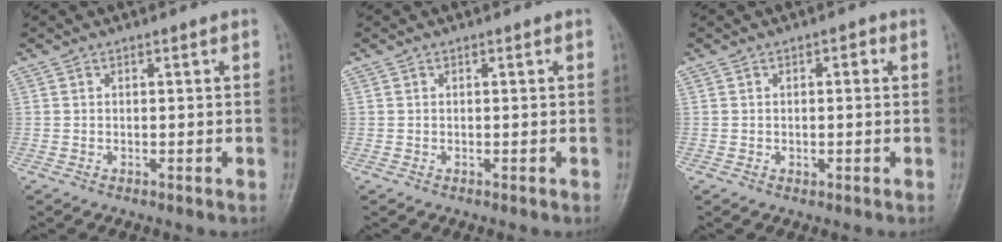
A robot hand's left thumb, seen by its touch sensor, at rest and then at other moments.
{"total": 0.0}
{"total": 1.9, "force": [0.4, 1.4, 1.3], "torque": [-0.005, 0.003, 0.001]}